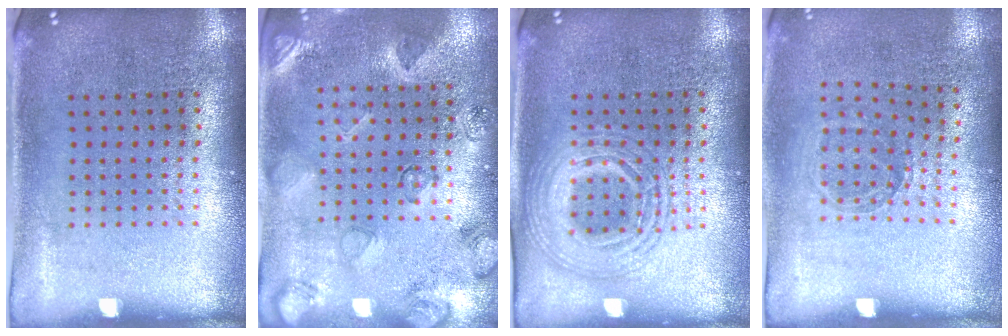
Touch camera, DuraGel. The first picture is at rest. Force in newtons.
{"total": 2.5, "press": 1.9, "slide": 1.6}
{"total": 2.6, "press": 2.6, "slide": 0.3}
{"total": 0.9, "press": 0.8, "slide": 0.5}